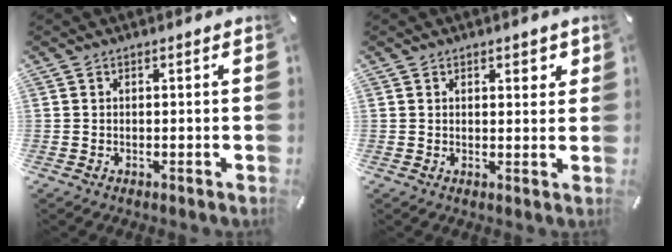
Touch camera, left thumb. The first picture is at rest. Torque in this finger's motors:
{"motor_torque": [0.36, 0.02, 0.16, -0.26, 0.05]}